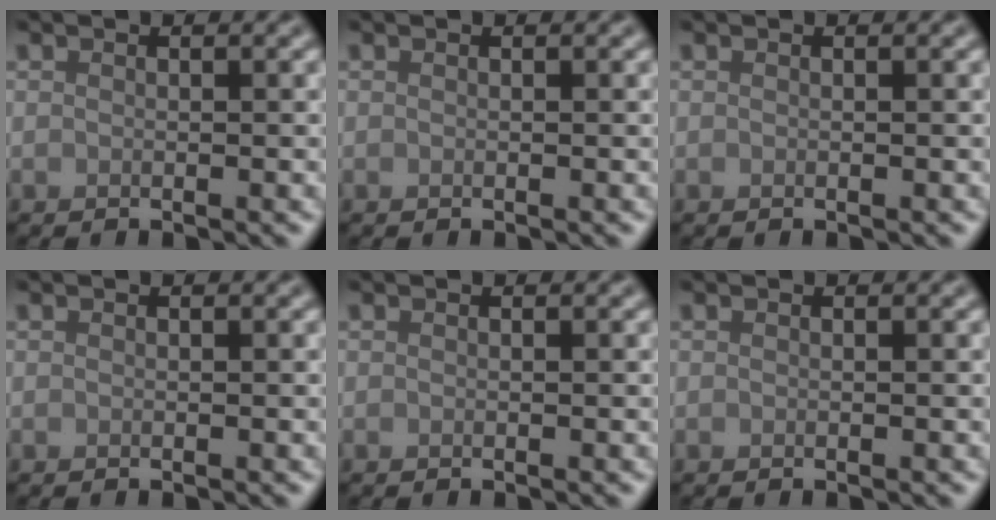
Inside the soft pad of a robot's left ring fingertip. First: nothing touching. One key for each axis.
{"total": 0.0}
{"total": 0.0}
{"total": 0.0}
{"total": 0.0}
{"total": 0.0}